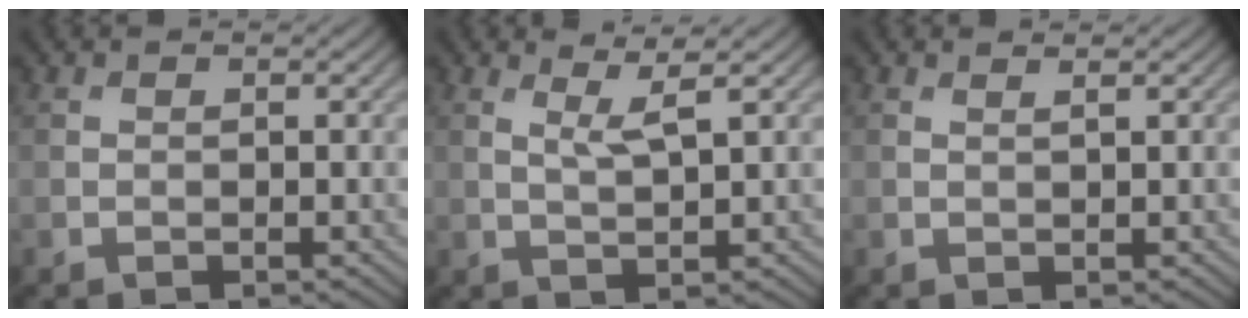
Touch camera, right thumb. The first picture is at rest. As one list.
[{"total": 3.0, "force": [1.6, 0.3, 2.5], "torque": [-0.054, 0.000, 0.035]}, {"total": 0.9, "force": [0.7, 0.0, 0.5], "torque": [-0.008, -0.002, 0.009]}]